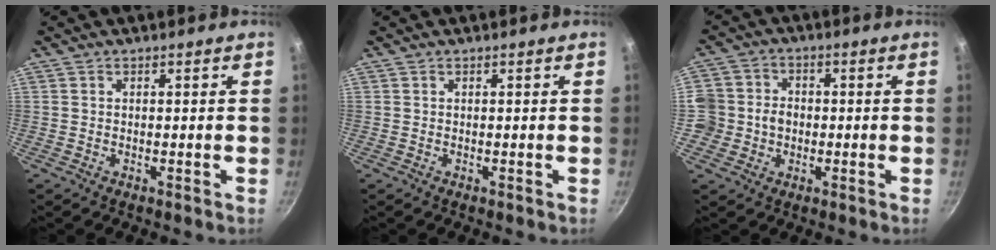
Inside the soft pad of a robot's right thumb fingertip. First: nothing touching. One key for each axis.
{"total": 0.0}
{"total": 8.0, "fx": -1.2, "fy": 7.4, "fz": 2.8, "tx": -0.028, "ty": 0.018, "tz": -0.035}